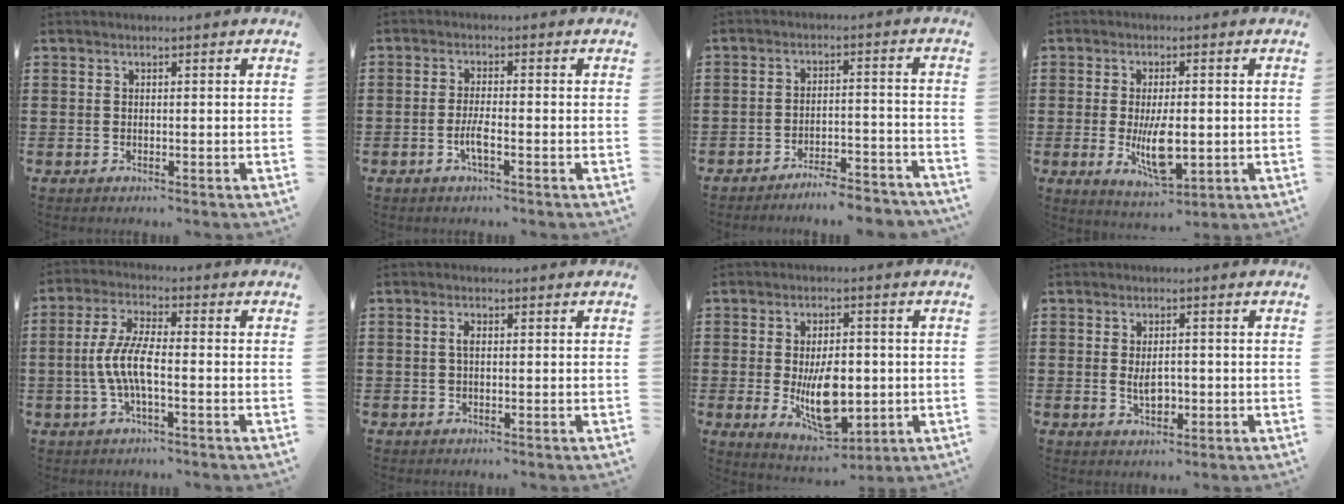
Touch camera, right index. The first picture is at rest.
{"total": 3.0, "force": [-1.2, 0.4, 2.7], "torque": [-0.063, -0.005, -0.026]}
{"total": 5.0, "force": [-4.8, -0.1, 1.2], "torque": [-0.023, 0.000, -0.096]}
{"total": 7.6, "force": [-0.9, 2.8, 7.0], "torque": [-0.139, -0.013, -0.019]}
{"total": 6.7, "force": [-1.6, 1.9, 6.2], "torque": [-0.149, -0.011, -0.040]}
{"total": 1.6, "force": [0.2, 0.7, 1.4], "torque": [-0.030, 0.004, 0.001]}
{"total": 10.1, "force": [-1.3, 5.0, 8.7], "torque": [-0.150, -0.011, -0.024]}
{"total": 3.8, "force": [-0.3, 1.9, 3.2], "torque": [-0.054, 0.002, -0.007]}